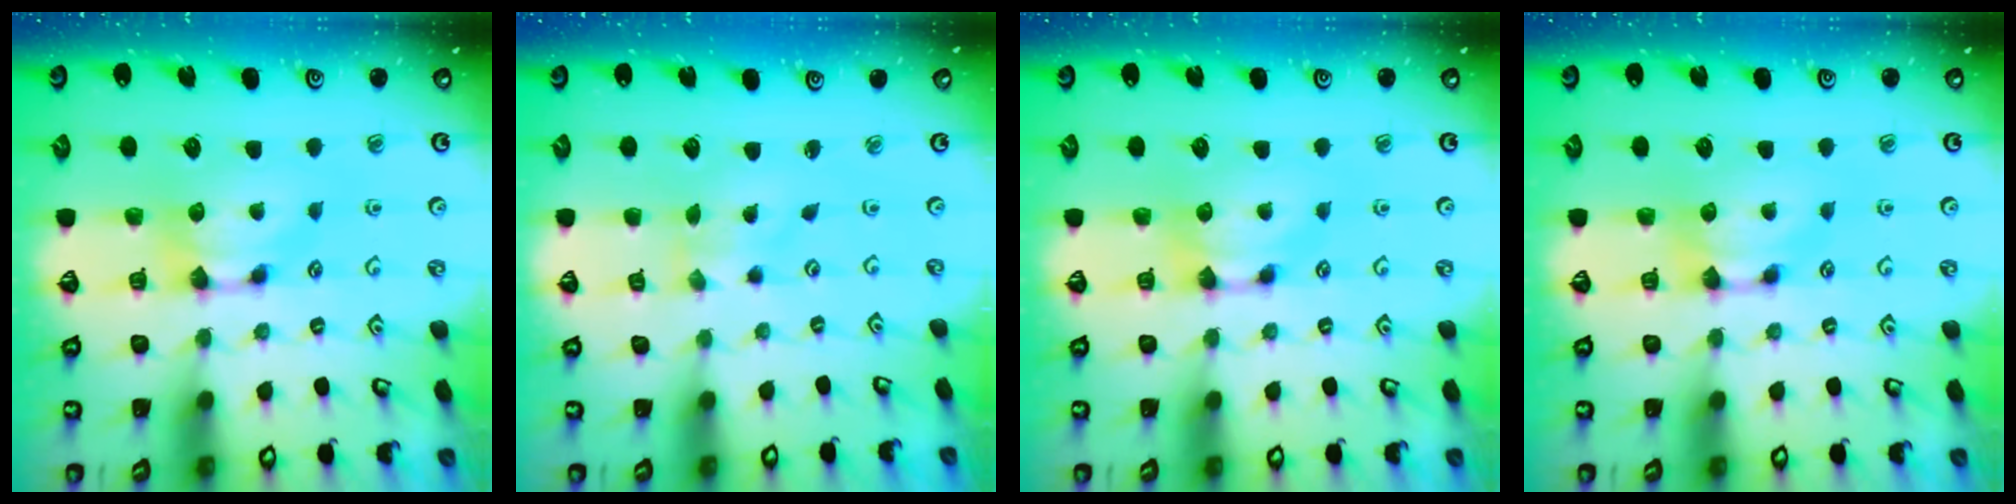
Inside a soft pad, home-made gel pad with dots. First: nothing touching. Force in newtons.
{"total": 3.5, "press": 3.3, "slide": 0.9}
{"total": 0.0}
{"total": 0.0}